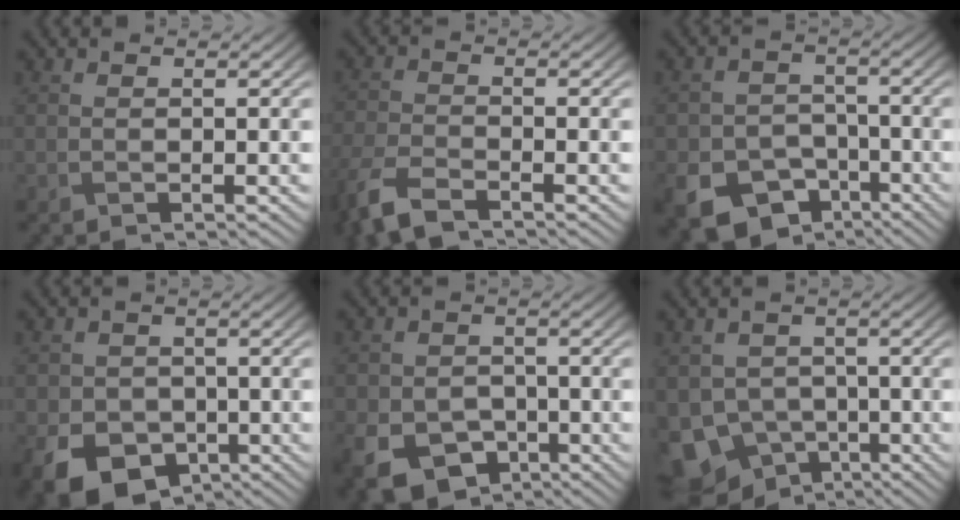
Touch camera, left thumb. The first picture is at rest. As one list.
[{"total": 5.4, "force": [-4.2, 1.6, 3.0], "torque": [-0.071, -0.013, -0.094]}, {"total": 11.8, "force": [-7.0, 8.5, 4.3], "torque": [-0.096, -0.046, -0.113]}, {"total": 8.6, "force": [-3.8, 6.6, 4.0], "torque": [-0.081, -0.033, -0.067]}, {"total": 8.8, "force": [-4.2, 6.5, 4.2], "torque": [-0.090, -0.033, -0.075]}, {"total": 9.0, "force": [-4.2, 7.0, 3.7], "torque": [-0.092, -0.030, -0.083]}]